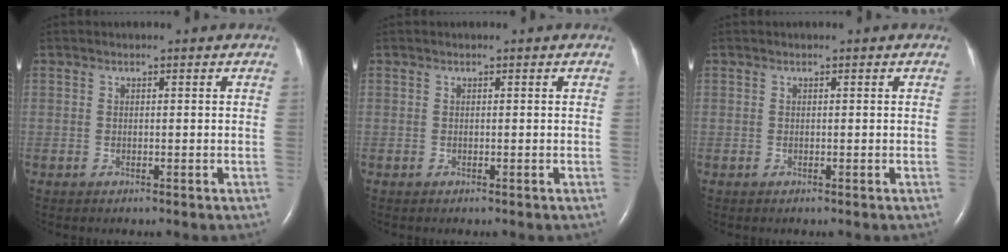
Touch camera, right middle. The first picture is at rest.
{"total": 0.0}
{"total": 0.0}